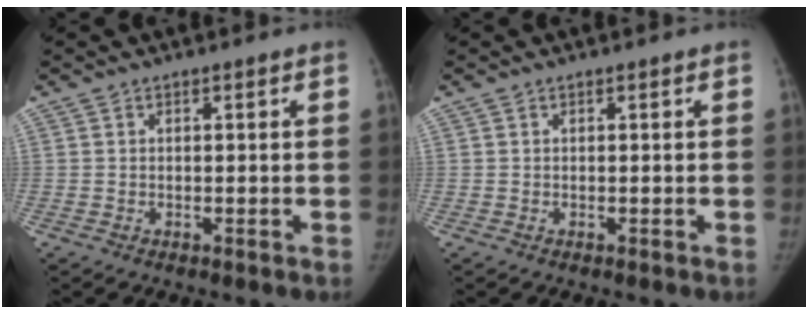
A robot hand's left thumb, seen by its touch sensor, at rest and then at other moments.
{"total": 0.0}